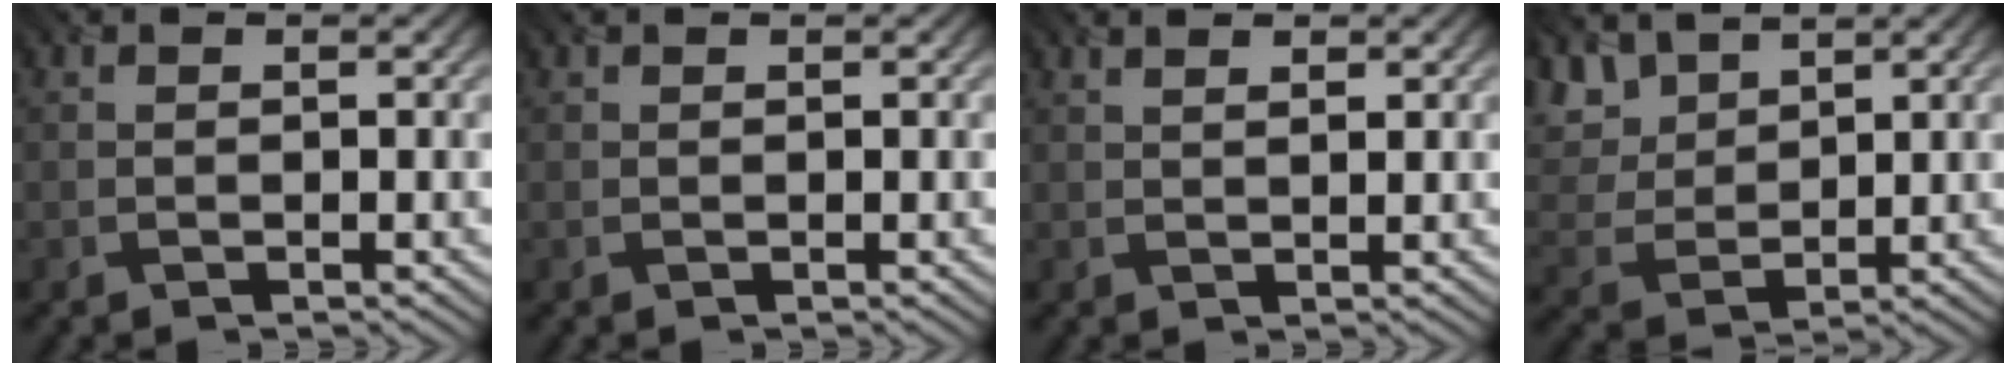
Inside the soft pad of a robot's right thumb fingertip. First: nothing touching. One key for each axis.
{"total": 0.0}
{"total": 1.7, "fx": 1.1, "fy": 0.5, "fz": 1.2, "tx": -0.018, "ty": -0.006, "tz": 0.025}
{"total": 6.6, "fx": 4.8, "fy": 3.3, "fz": 3.2, "tx": -0.091, "ty": 0.010, "tz": 0.093}